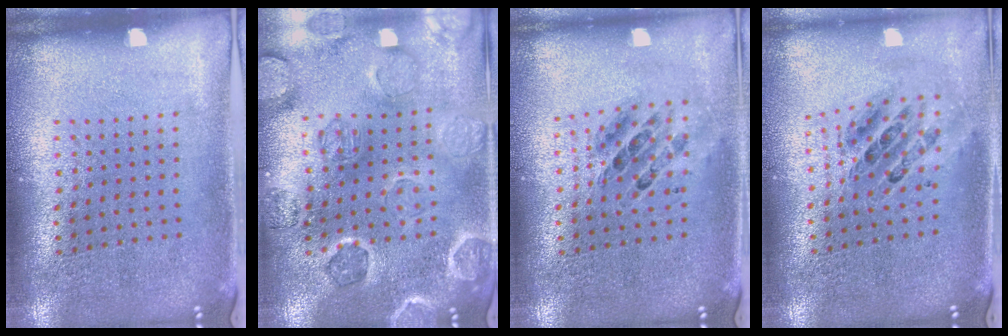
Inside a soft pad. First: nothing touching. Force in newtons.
{"total": 1.6, "press": 1.6, "slide": 0.2}
{"total": 0.7, "press": 0.6, "slide": 0.2}
{"total": 0.8, "press": 0.8, "slide": 0.1}